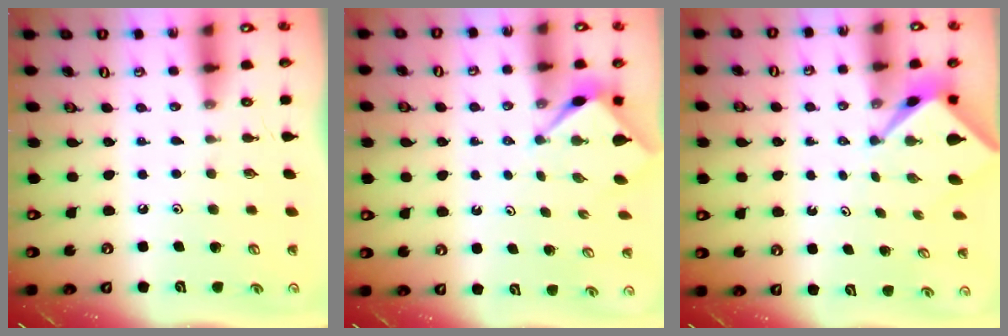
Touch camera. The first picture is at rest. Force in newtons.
{"total": 3.0, "press": 3.0, "slide": 0.3}
{"total": 2.4, "press": 2.4, "slide": 0.3}